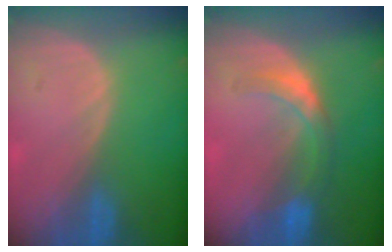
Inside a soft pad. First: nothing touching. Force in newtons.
{"total": 5.9, "press": 5.2, "slide": 2.8}